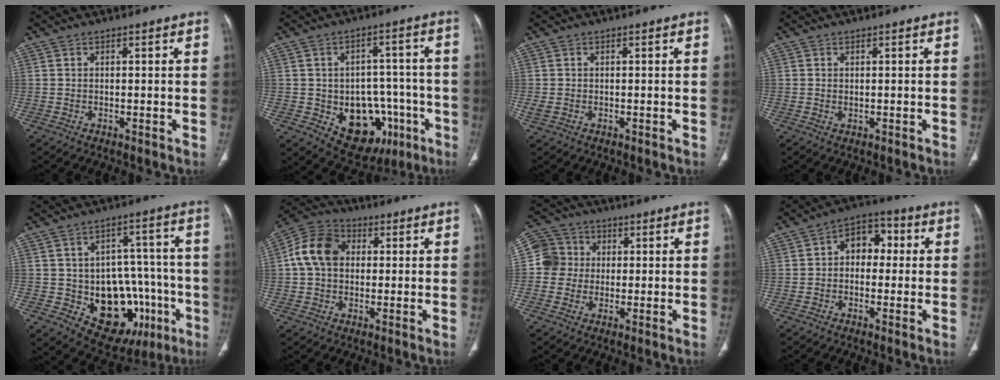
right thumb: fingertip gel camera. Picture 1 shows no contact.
{"total": 15.9, "force": [-5.3, 11.5, 9.6], "torque": [-0.087, 0.036, -0.054]}
{"total": 1.3, "force": [-0.2, 0.9, 0.9], "torque": [-0.031, 0.000, -0.003]}
{"total": 0.5, "force": [0.1, 0.3, 0.4], "torque": [-0.009, -0.001, 0.004]}
{"total": 19.6, "force": [-6.0, 13.3, 13.0], "torque": [-0.128, 0.037, -0.064]}
{"total": 10.6, "force": [1.4, 8.1, 6.7], "torque": [-0.117, 0.025, 0.016]}
{"total": 7.3, "force": [0.4, 7.0, 1.8], "torque": [-0.009, 0.017, -0.001]}
{"total": 7.9, "force": [0.7, 5.7, 5.4], "torque": [-0.044, 0.028, -0.001]}